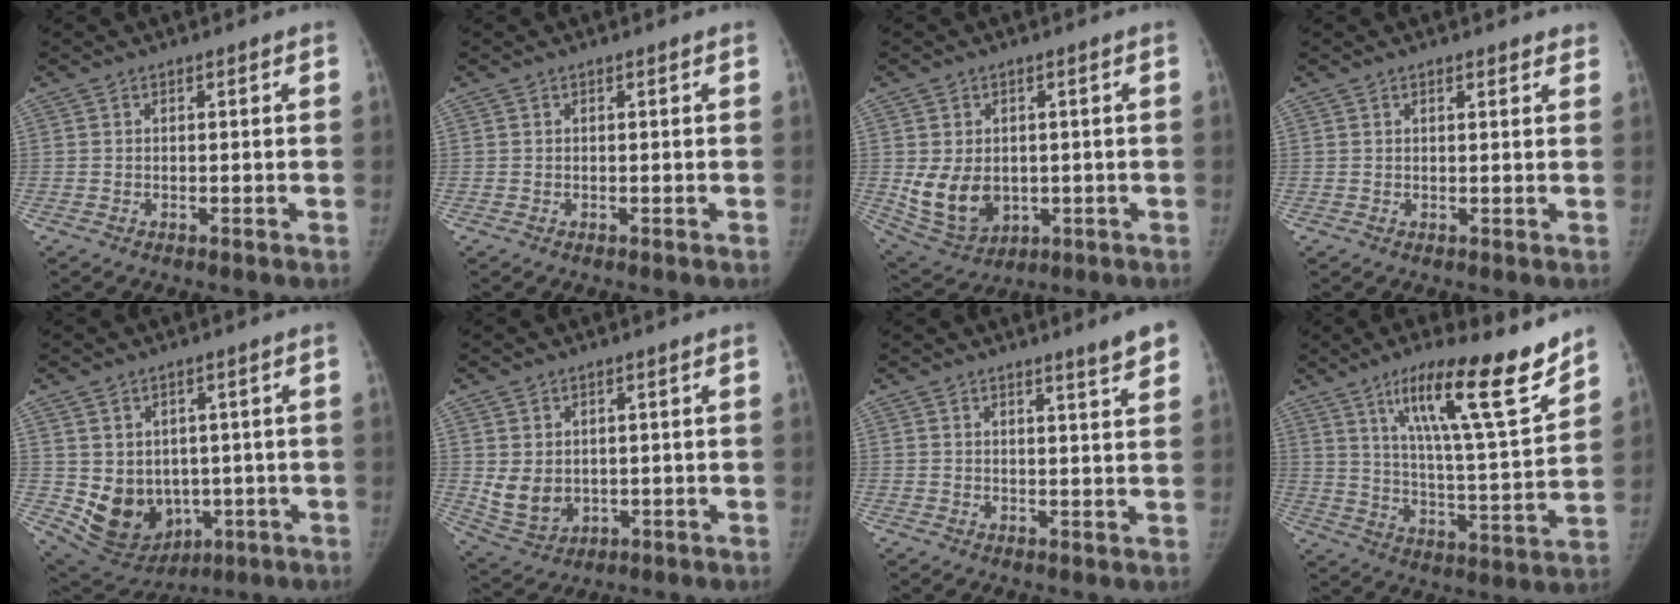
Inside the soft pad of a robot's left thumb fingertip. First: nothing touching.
{"total": 0.0}
{"total": 10.1, "force": [-0.6, 7.6, 6.6], "torque": [-0.096, -0.009, 0.012]}
{"total": 2.4, "force": [1.8, 0.8, 1.3], "torque": [-0.005, -0.002, 0.020]}
{"total": 11.7, "force": [-1.3, 9.5, 6.7], "torque": [-0.075, -0.002, 0.012]}
{"total": 6.5, "force": [0.6, 5.1, 3.9], "torque": [-0.055, -0.013, 0.034]}
{"total": 4.9, "force": [3.4, 0.2, 3.5], "torque": [-0.039, -0.022, 0.044]}
{"total": 20.0, "force": [13.4, 2.8, 14.5], "torque": [-0.205, -0.073, 0.221]}